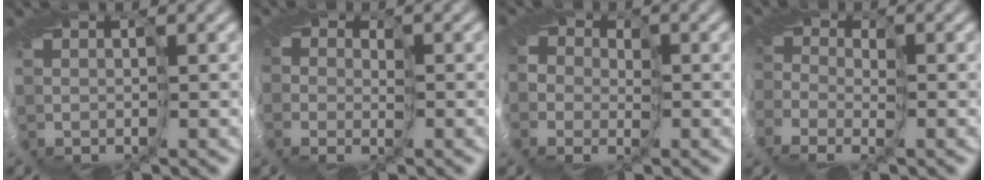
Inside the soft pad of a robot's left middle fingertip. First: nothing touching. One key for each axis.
{"total": 1.5, "fx": -1.0, "fy": 1.0, "fz": -0.6, "tx": 0.029, "ty": -0.016, "tz": -0.025}
{"total": 4.9, "fx": -0.2, "fy": 4.7, "fz": 1.5, "tx": -0.008, "ty": -0.006, "tz": -0.048}
{"total": 3.3, "fx": -2.6, "fy": 1.9, "fz": 0.9, "tx": 0.021, "ty": -0.022, "tz": -0.054}